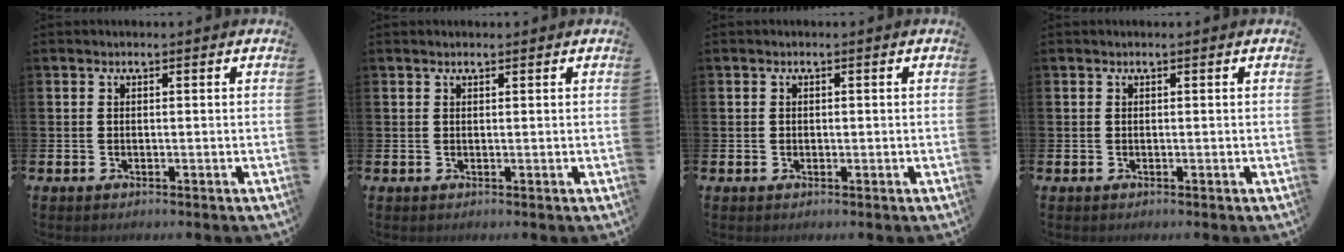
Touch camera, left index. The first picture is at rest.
{"total": 0.8, "force": [0.7, 0.2, 0.3], "torque": [-0.001, 0.000, 0.012]}
{"total": 0.5, "force": [0.1, 0.5, 0.2], "torque": [0.001, 0.002, -0.001]}
{"total": 0.0}